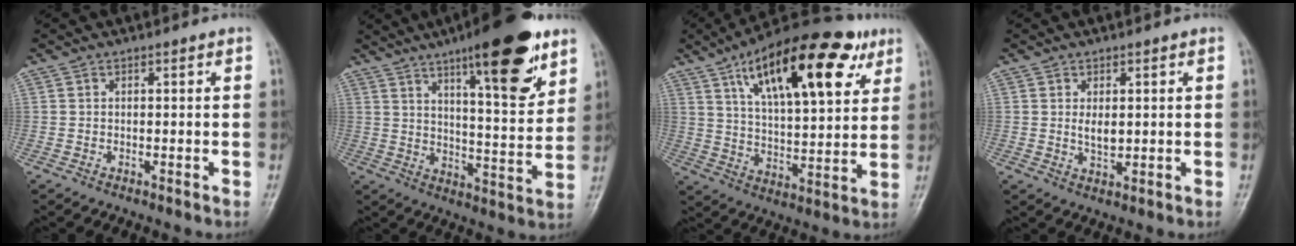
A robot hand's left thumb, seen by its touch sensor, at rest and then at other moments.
{"total": 19.2, "force": [11.3, 4.9, 14.8], "torque": [-0.186, -0.056, 0.170]}
{"total": 24.9, "force": [12.0, 9.9, 19.5], "torque": [-0.274, -0.021, 0.191]}
{"total": 3.2, "force": [0.6, 1.9, 2.5], "torque": [-0.033, -0.009, 0.012]}